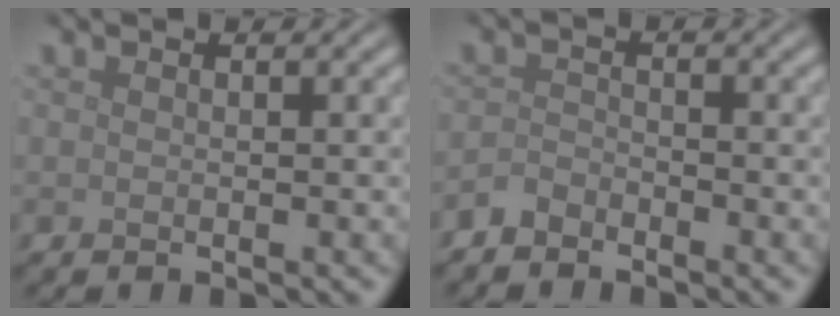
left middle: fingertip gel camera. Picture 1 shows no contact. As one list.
[{"total": 1.6, "force": [-1.4, 0.6, 0.2], "torque": [-0.004, 0.004, -0.034]}]